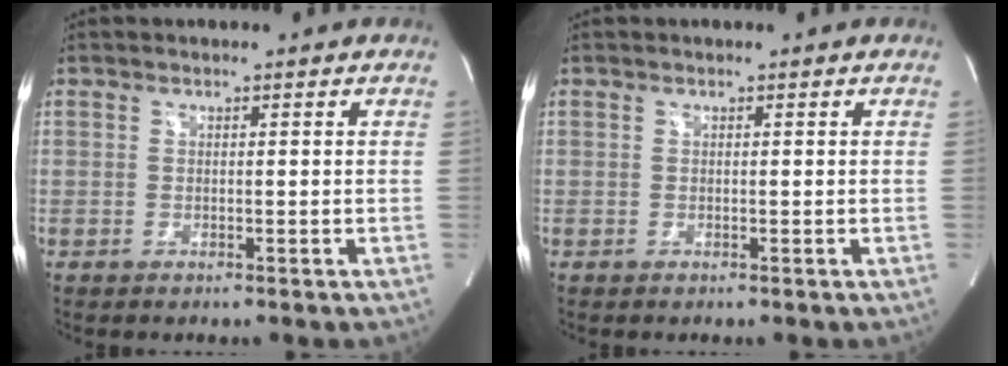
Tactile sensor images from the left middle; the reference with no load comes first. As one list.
[{"total": 0.0}]